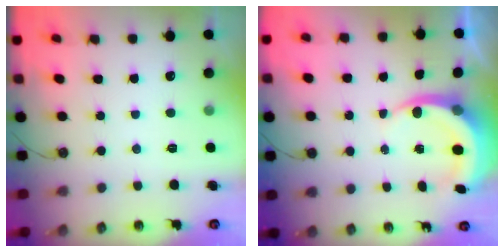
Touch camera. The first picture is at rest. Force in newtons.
{"total": 5.9, "press": 5.9, "slide": 0.6}